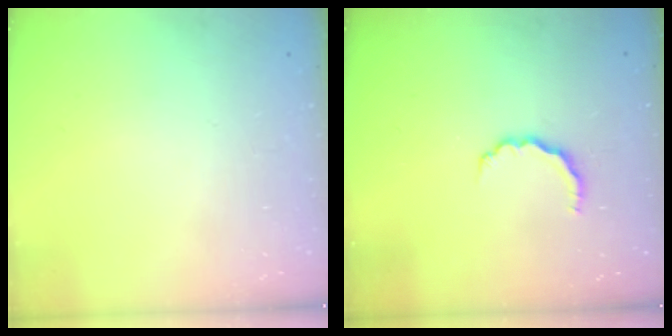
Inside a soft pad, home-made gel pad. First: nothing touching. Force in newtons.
{"total": 4.9, "press": 4.8, "slide": 1.0}